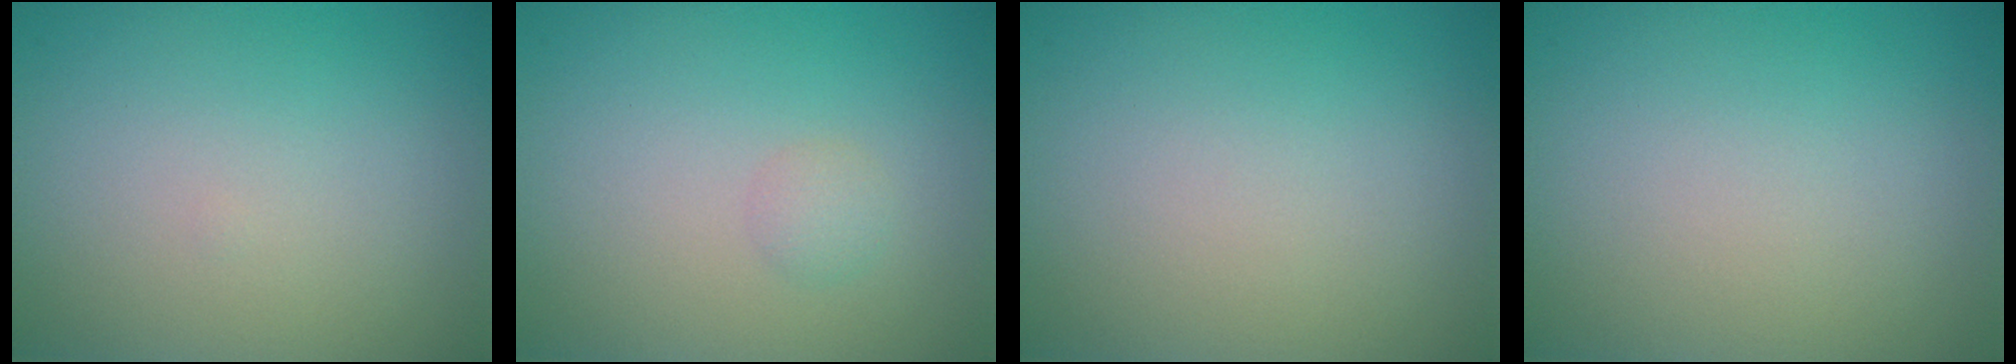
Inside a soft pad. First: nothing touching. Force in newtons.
{"total": 1.0, "press": 1.0, "slide": 0.0}
{"total": 0.0}
{"total": 0.0}